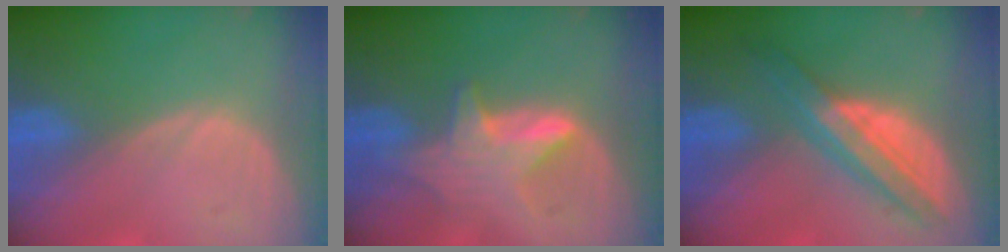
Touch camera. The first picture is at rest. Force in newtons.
{"total": 6.0, "press": 6.0, "slide": 0.6}
{"total": 8.0, "press": 8.0, "slide": 0.6}